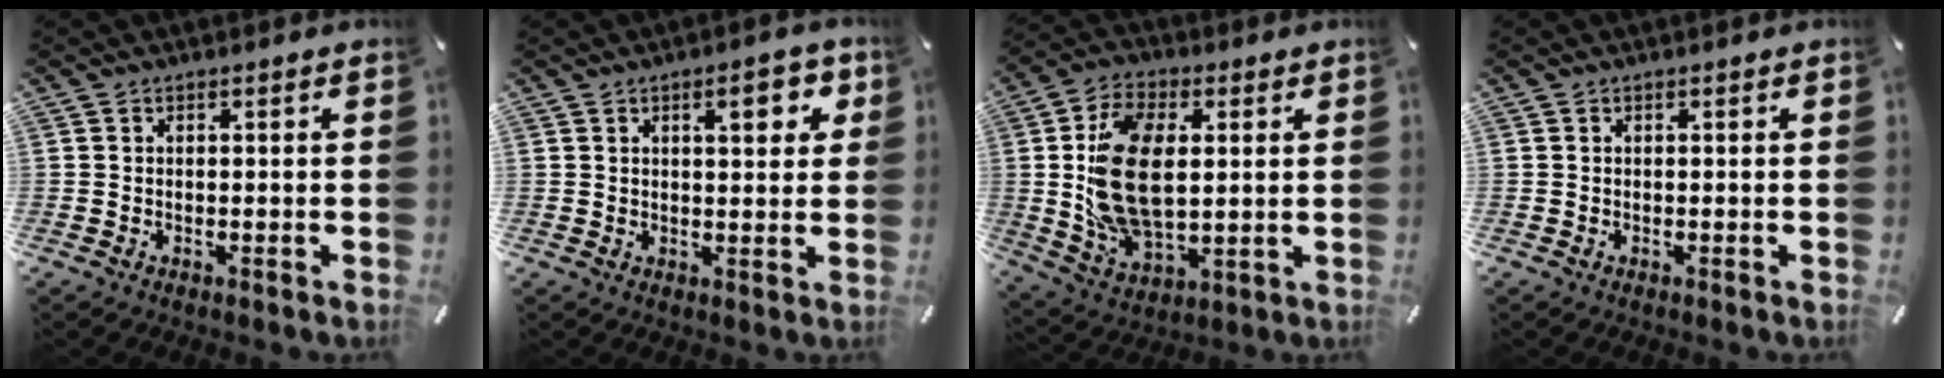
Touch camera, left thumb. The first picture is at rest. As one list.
[{"total": 6.7, "force": [3.0, 2.5, 5.4], "torque": [-0.072, -0.006, 0.043]}, {"total": 16.4, "force": [1.8, 10.2, 12.7], "torque": [-0.283, -0.002, 0.033]}, {"total": 0.0}]